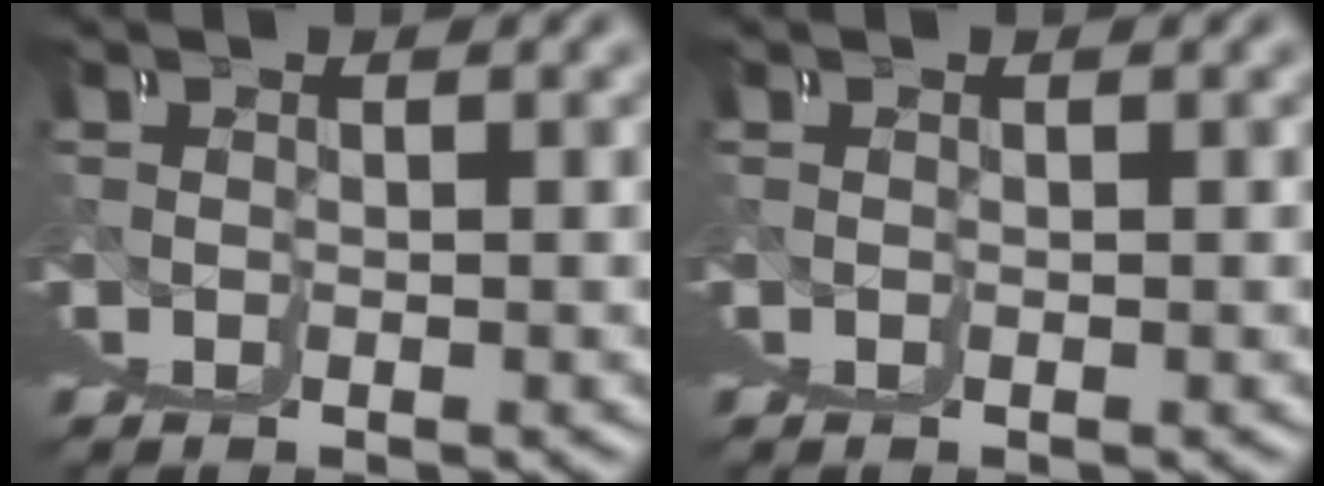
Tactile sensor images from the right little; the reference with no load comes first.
{"total": 0.0}